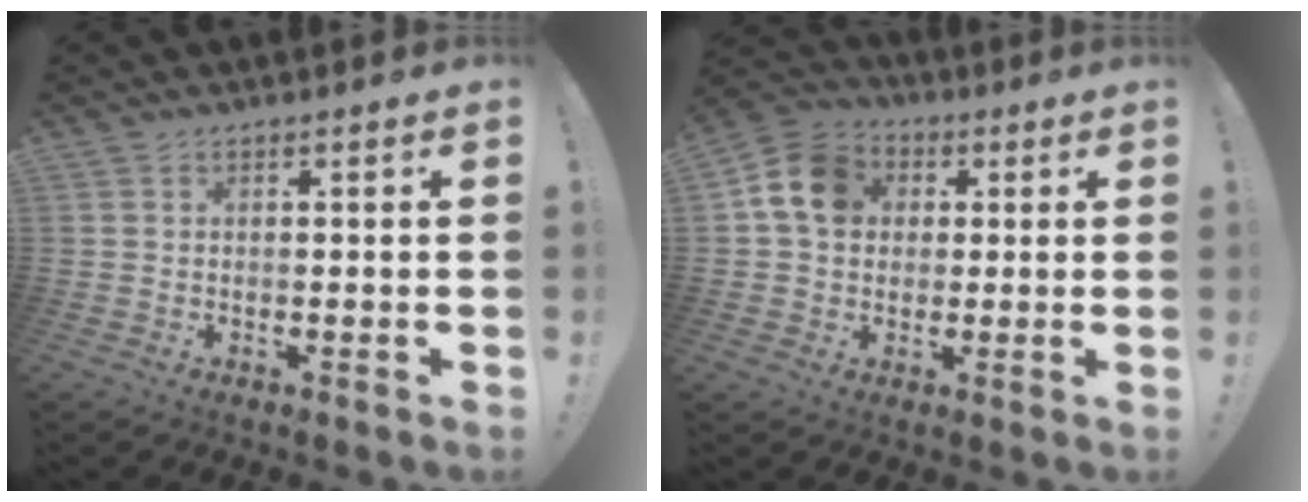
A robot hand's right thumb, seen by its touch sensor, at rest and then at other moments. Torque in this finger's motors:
{"motor_torque": [1.01, 1.23, 0.31, -0.29, 0.07]}